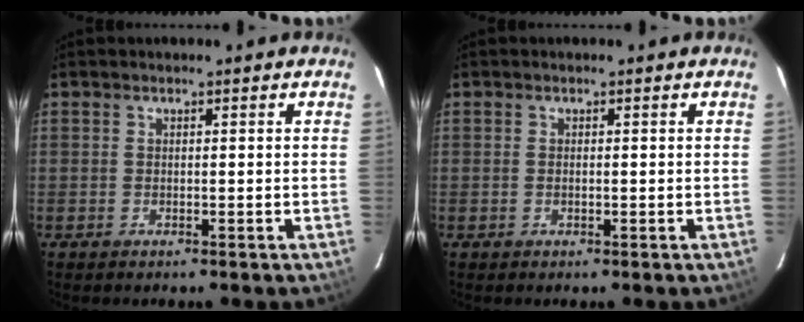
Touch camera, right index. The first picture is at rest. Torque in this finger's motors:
{"motor_torque": [-0.36, 0.24, -0.03, 0.00]}